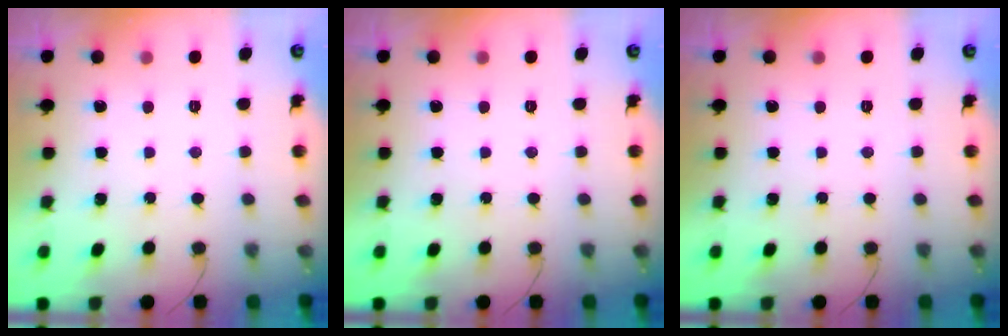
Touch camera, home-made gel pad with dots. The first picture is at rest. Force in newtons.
{"total": 0.0}
{"total": 0.0}